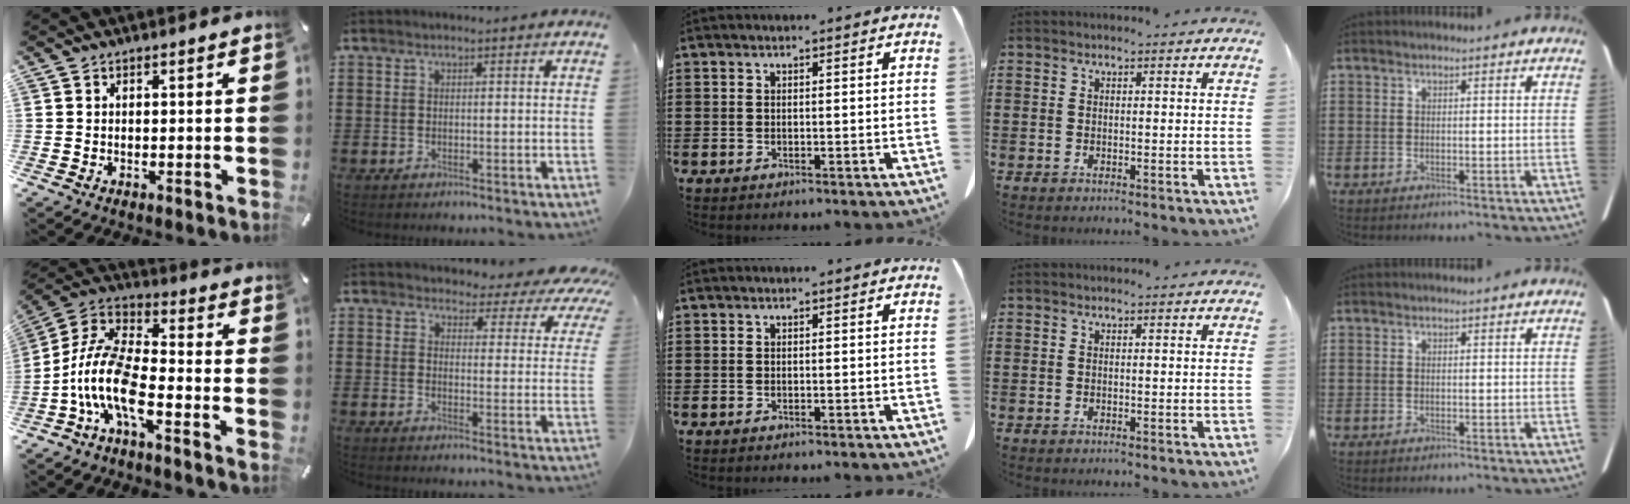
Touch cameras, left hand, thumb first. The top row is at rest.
{"thumb": {"total": 13.8, "force": [-6.5, 5.9, 10.7], "torque": [-0.234, -0.002, -0.122]}, "index": {"total": 3.3, "force": [3.1, 1.0, 0.7], "torque": [-0.026, -0.021, 0.050]}}